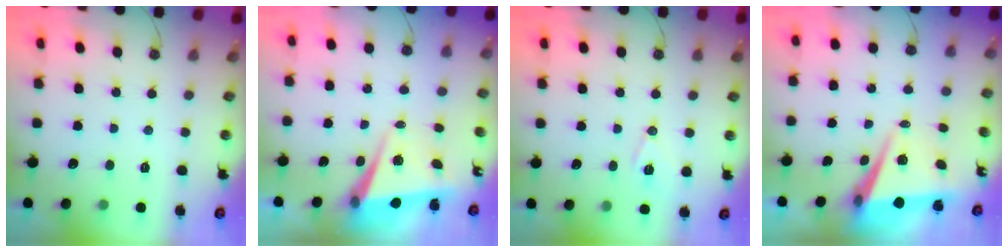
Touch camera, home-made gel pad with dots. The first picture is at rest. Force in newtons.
{"total": 5.2, "press": 5.1, "slide": 1.3}
{"total": 7.4, "press": 6.7, "slide": 3.2}
{"total": 7.1, "press": 6.2, "slide": 3.5}